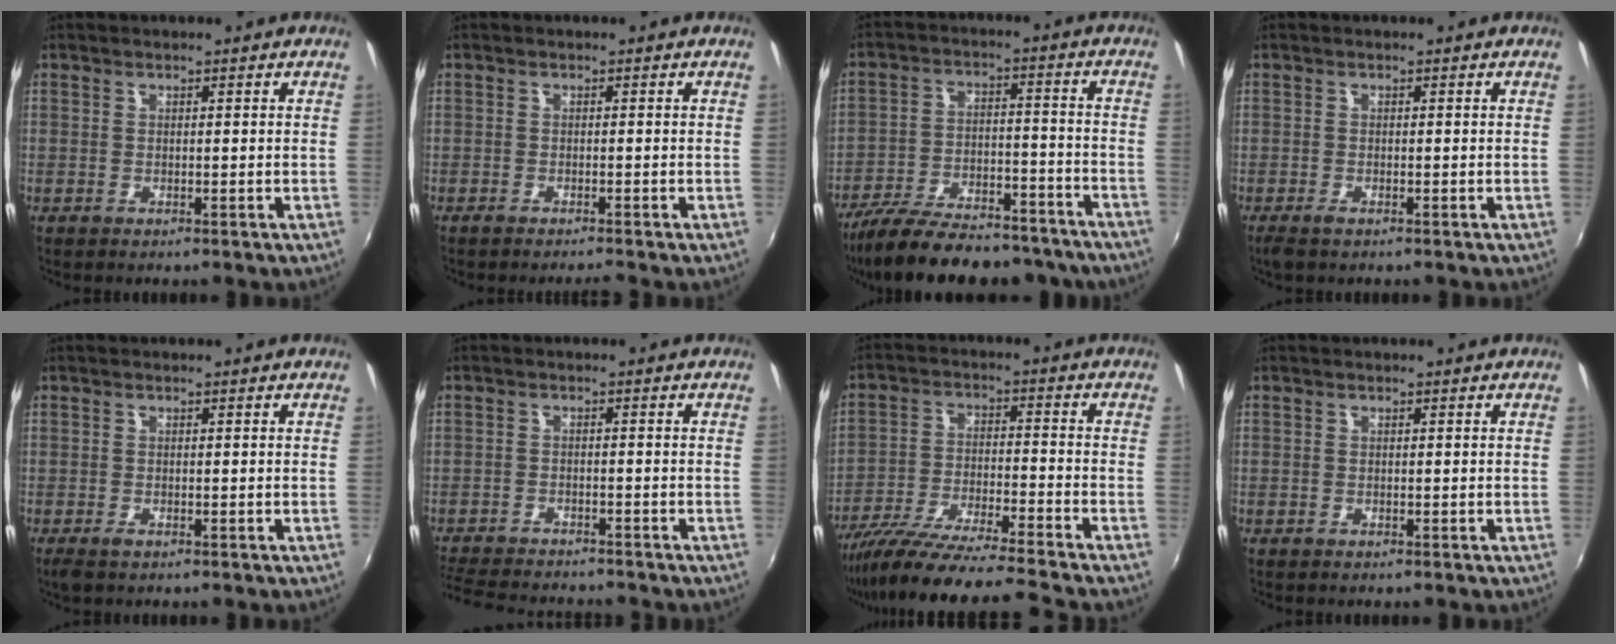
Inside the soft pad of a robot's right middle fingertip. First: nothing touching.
{"total": 1.6, "force": [-1.5, -0.2, 0.5], "torque": [-0.013, -0.008, -0.027]}
{"total": 23.9, "force": [-20.1, 7.4, 10.7], "torque": [-0.201, -0.016, -0.280]}
{"total": 1.9, "force": [-1.4, 0.4, 1.2], "torque": [-0.024, -0.008, -0.024]}
{"total": 1.8, "force": [-1.3, 0.6, 1.2], "torque": [-0.023, -0.008, -0.022]}
{"total": 11.1, "force": [-10.2, 2.2, 4.0], "torque": [-0.105, -0.012, -0.164]}
{"total": 17.0, "force": [-15.2, -1.3, 7.4], "torque": [-0.147, -0.040, -0.262]}
{"total": 0.0}